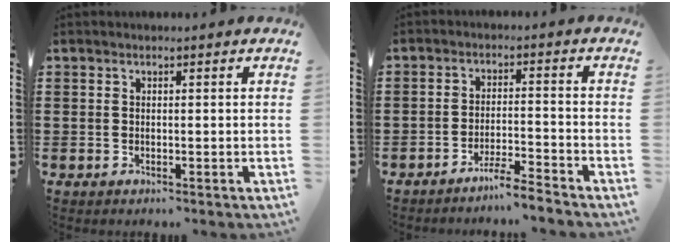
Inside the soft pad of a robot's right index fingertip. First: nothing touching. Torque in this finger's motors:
{"motor_torque": [-0.47, 1.01, -0.84, -0.21]}